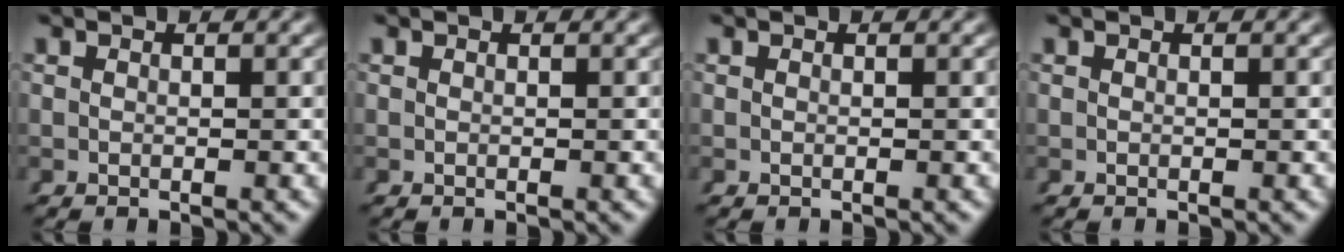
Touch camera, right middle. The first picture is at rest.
{"total": 0.0}
{"total": 0.0}
{"total": 0.0}